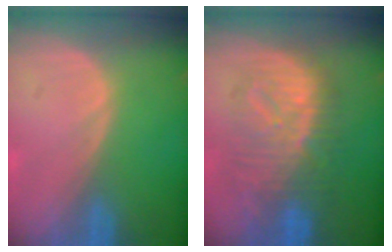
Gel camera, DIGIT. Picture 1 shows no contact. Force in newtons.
{"total": 9.8, "press": 9.8, "slide": 0.6}